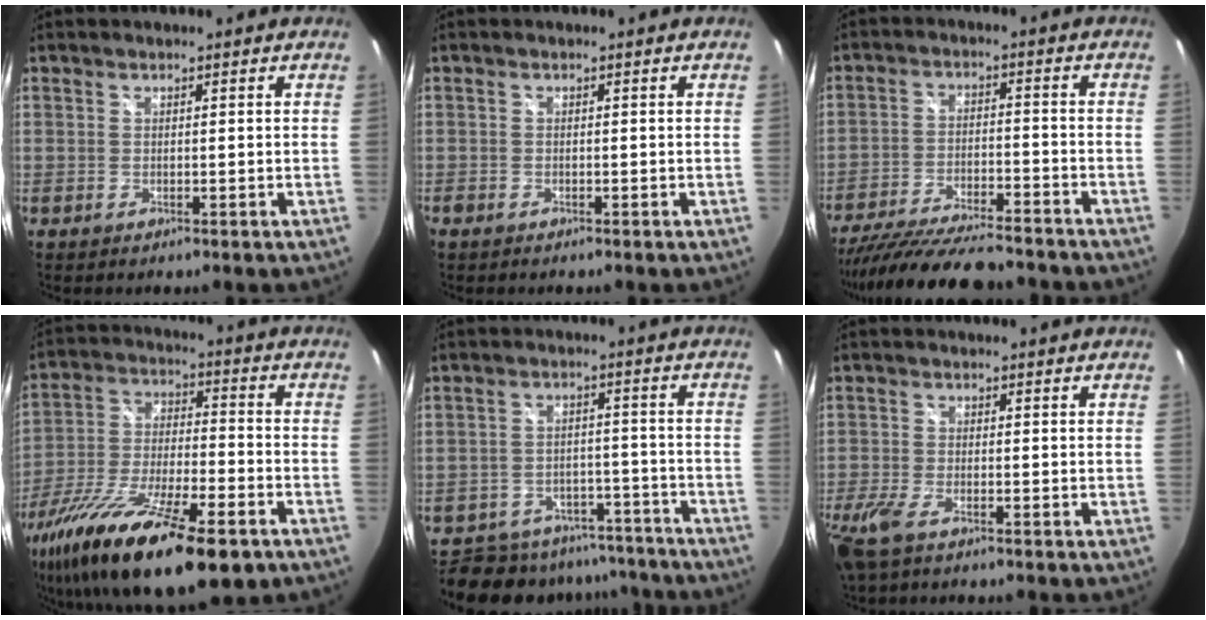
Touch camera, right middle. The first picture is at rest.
{"total": 1.3, "force": [-0.9, 0.8, 0.3], "torque": [-0.009, -0.002, -0.017]}
{"total": 18.3, "force": [-15.9, 3.1, 8.6], "torque": [-0.173, -0.034, -0.250]}
{"total": 26.3, "force": [-16.3, 7.6, 19.1], "torque": [-0.365, -0.061, -0.272]}
{"total": 14.3, "force": [-12.4, 6.2, 3.4], "torque": [-0.078, 0.020, -0.163]}
{"total": 7.0, "force": [-4.3, 2.6, 4.8], "torque": [-0.128, -0.023, -0.085]}